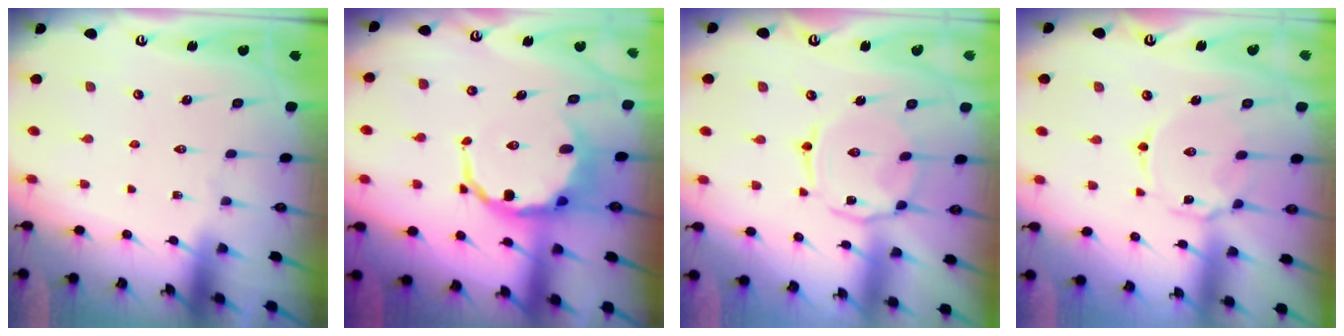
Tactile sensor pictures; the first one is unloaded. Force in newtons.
{"total": 7.9, "press": 7.6, "slide": 2.4}
{"total": 7.2, "press": 7.2, "slide": 0.6}
{"total": 6.1, "press": 6.1, "slide": 0.4}